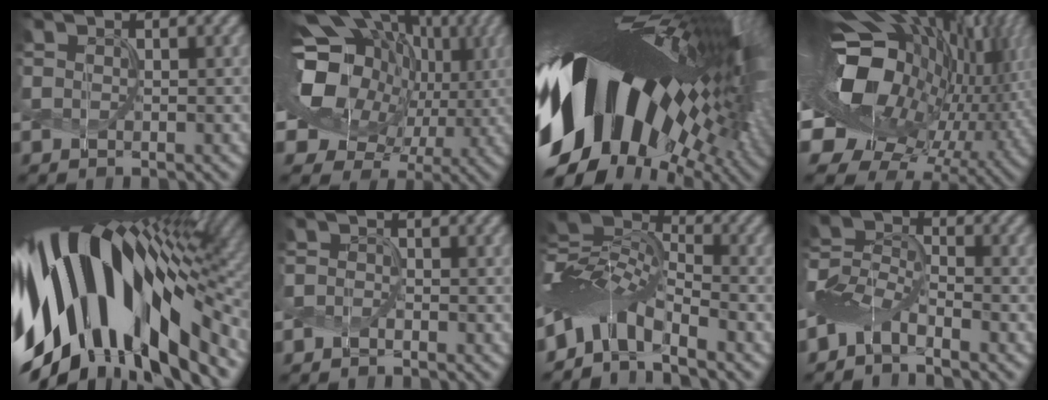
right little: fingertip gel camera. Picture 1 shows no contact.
{"total": 15.1, "force": [1.1, 11.3, 10.0], "torque": [-0.168, -0.008, 0.020]}
{"total": 19.6, "force": [-1.8, 10.1, 16.7], "torque": [-0.285, -0.023, -0.048]}
{"total": 18.7, "force": [0.0, 11.5, 14.8], "torque": [-0.269, -0.030, 0.014]}
{"total": 16.8, "force": [-1.4, 8.2, 14.6], "torque": [-0.265, -0.015, -0.027]}
{"total": 1.4, "force": [-1.2, -0.7, -0.2], "torque": [0.001, -0.003, -0.023]}
{"total": 7.1, "force": [-4.2, 2.3, 5.2], "torque": [-0.086, 0.015, -0.100]}
{"total": 3.9, "force": [-3.4, 0.6, 1.7], "torque": [-0.037, -0.002, -0.077]}